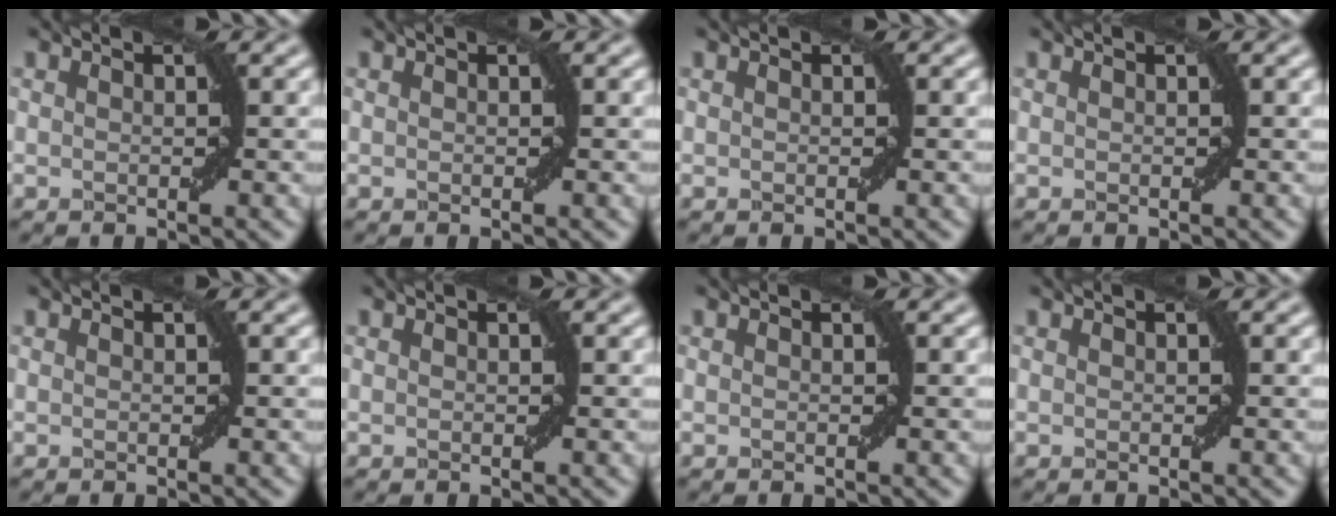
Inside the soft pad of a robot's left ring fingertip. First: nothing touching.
{"total": 0.0}
{"total": 0.0}
{"total": 0.0}
{"total": 0.0}
{"total": 0.0}
{"total": 0.0}
{"total": 0.0}